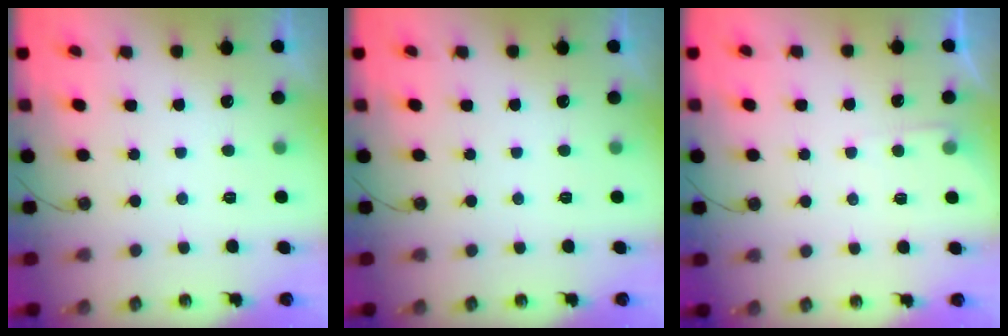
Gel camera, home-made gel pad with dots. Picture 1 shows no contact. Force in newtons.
{"total": 0.0}
{"total": 3.3, "press": 3.2, "slide": 0.5}